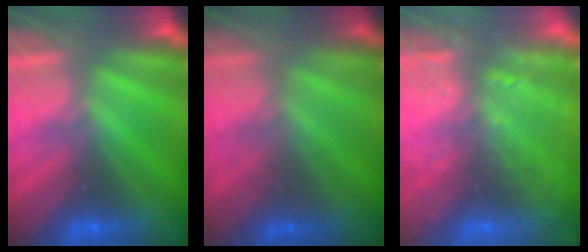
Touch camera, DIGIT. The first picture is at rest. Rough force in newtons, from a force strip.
{"total": 1.8}
{"total": 5.8}